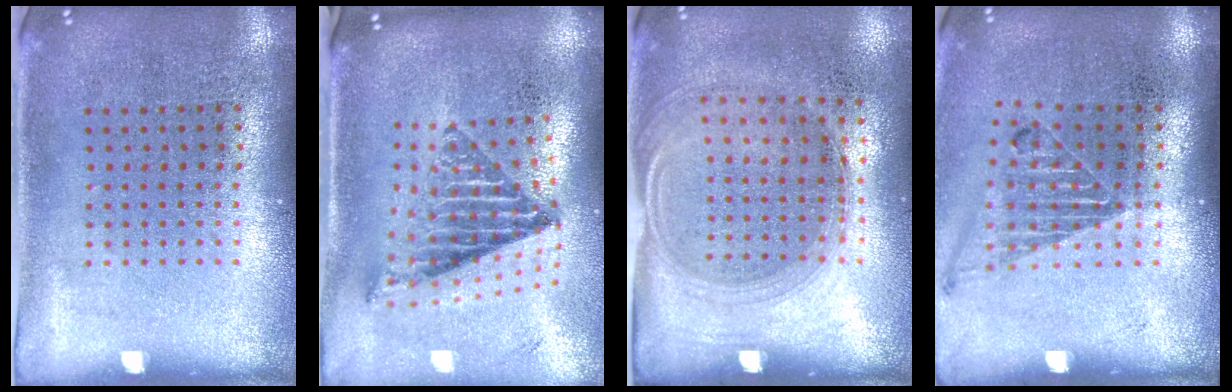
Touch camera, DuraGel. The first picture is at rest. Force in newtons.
{"total": 1.7, "press": 1.4, "slide": 1.0}
{"total": 1.5, "press": 1.3, "slide": 0.8}
{"total": 1.2, "press": 1.1, "slide": 0.3}